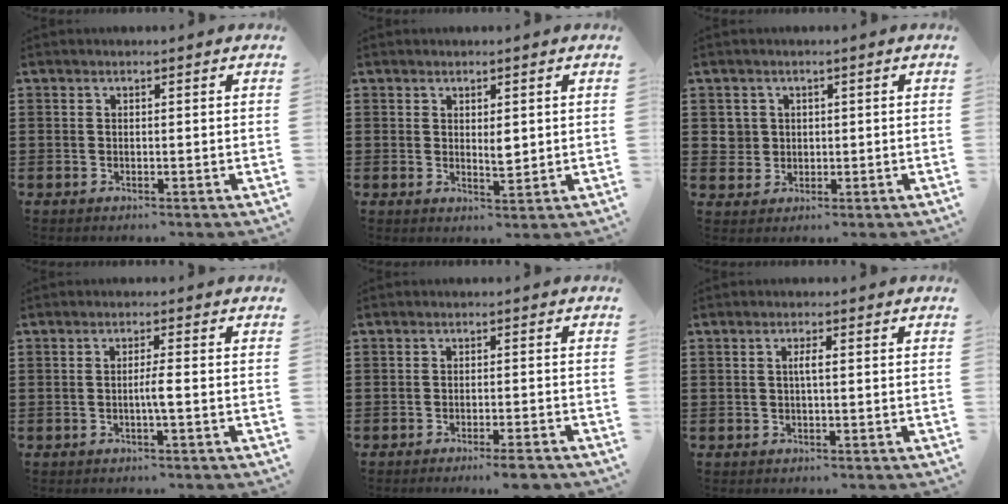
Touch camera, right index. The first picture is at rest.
{"total": 2.6, "force": [0.8, 1.2, 2.2], "torque": [-0.035, 0.000, 0.012]}
{"total": 2.7, "force": [0.4, 2.7, 0.4], "torque": [-0.021, 0.011, 0.006]}
{"total": 2.2, "force": [-0.6, -0.2, 2.1], "torque": [-0.039, -0.003, -0.013]}
{"total": 2.8, "force": [-2.4, -0.4, 1.4], "torque": [-0.024, -0.005, -0.044]}
{"total": 1.8, "force": [0.0, 0.2, 1.8], "torque": [-0.034, -0.002, -0.002]}